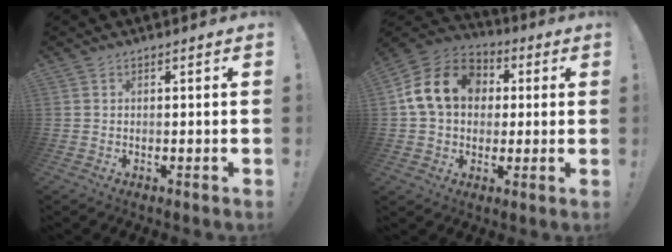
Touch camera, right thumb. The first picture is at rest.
{"total": 16.8, "force": [3.7, 13.1, 9.8], "torque": [-0.171, 0.013, 0.073]}